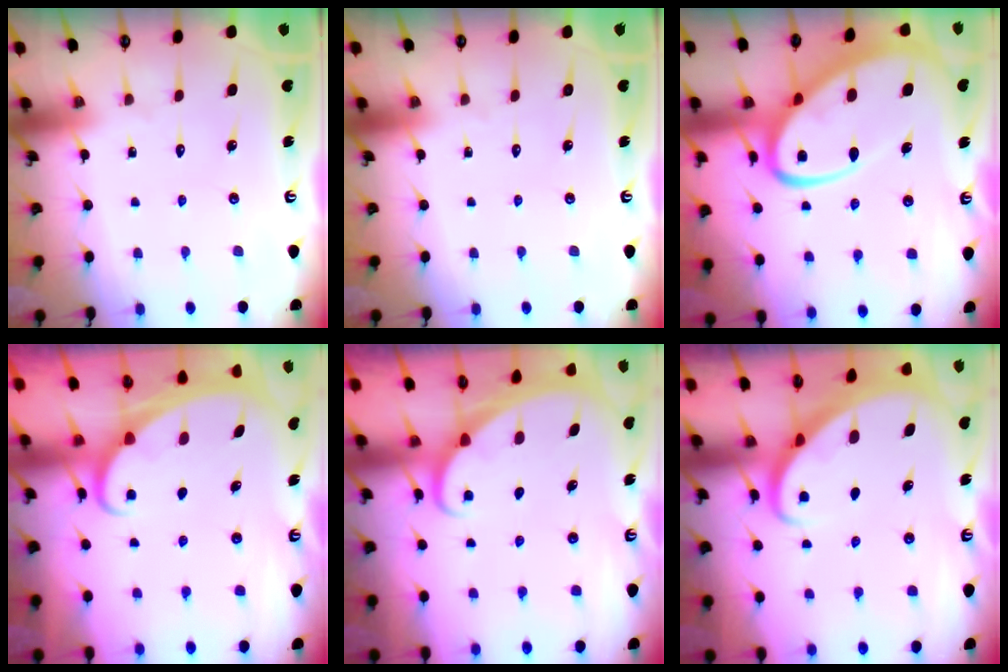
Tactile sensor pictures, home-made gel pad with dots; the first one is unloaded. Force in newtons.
{"total": 0.0}
{"total": 14.3, "press": 14.3, "slide": 1.3}
{"total": 2.5, "press": 2.5, "slide": 0.4}
{"total": 1.9, "press": 1.9, "slide": 0.1}
{"total": 2.6, "press": 2.6, "slide": 0.3}